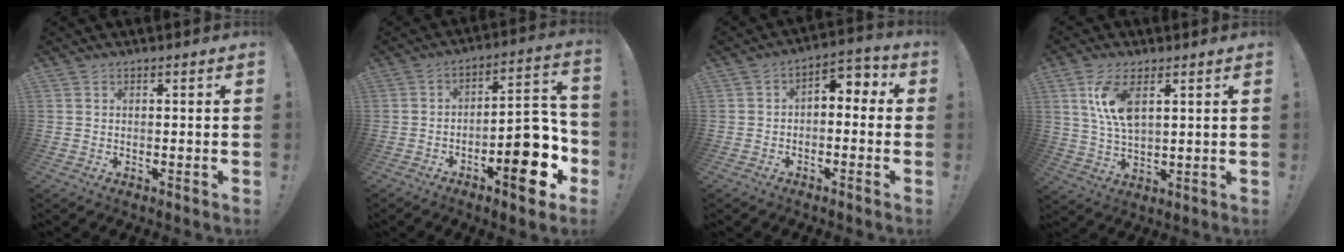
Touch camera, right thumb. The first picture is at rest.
{"total": 15.8, "force": [-6.2, 6.3, 13.0], "torque": [-0.135, 0.039, -0.097]}
{"total": 4.4, "force": [-1.1, 3.0, 3.1], "torque": [-0.028, 0.004, -0.023]}
{"total": 9.7, "force": [4.0, 4.2, 7.8], "torque": [-0.153, -0.012, 0.069]}